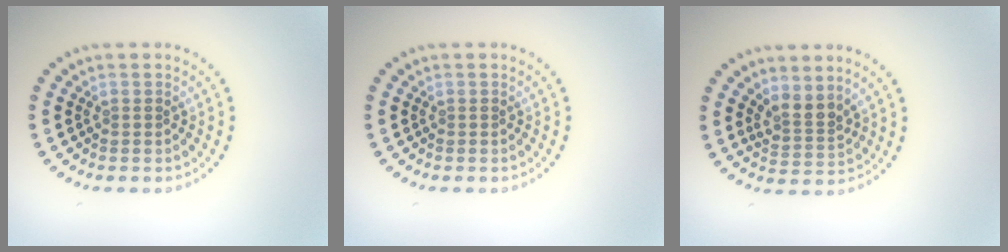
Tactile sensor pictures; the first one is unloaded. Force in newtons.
{"total": 0.0}
{"total": 2.4, "press": 1.8, "slide": 1.6}